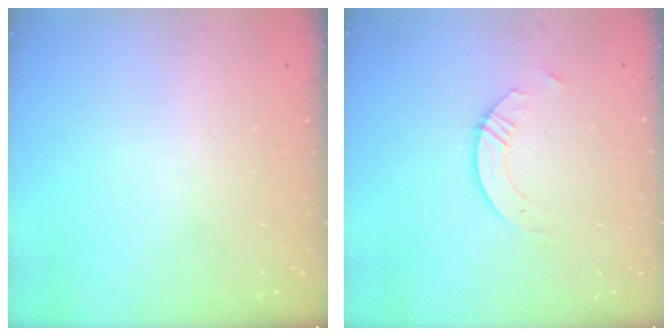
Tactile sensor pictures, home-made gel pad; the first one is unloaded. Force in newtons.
{"total": 4.7, "press": 4.7, "slide": 0.5}